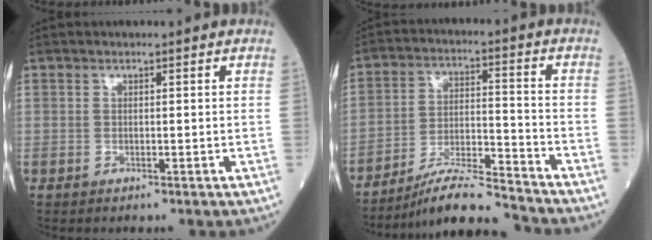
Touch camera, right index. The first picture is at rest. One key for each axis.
{"total": 10.3, "fx": -9.7, "fy": -0.7, "fz": 3.5, "tx": -0.060, "ty": 0.007, "tz": -0.172}